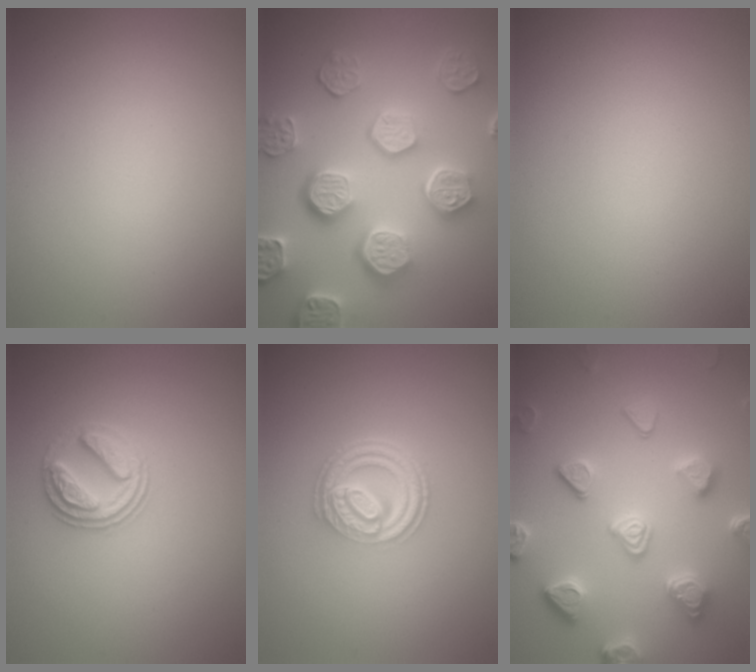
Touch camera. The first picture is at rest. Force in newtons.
{"total": 7.7, "press": 6.0, "slide": 4.9}
{"total": 0.0}
{"total": 2.7, "press": 2.6, "slide": 0.9}
{"total": 4.8, "press": 3.6, "slide": 3.2}
{"total": 5.5, "press": 4.9, "slide": 2.5}